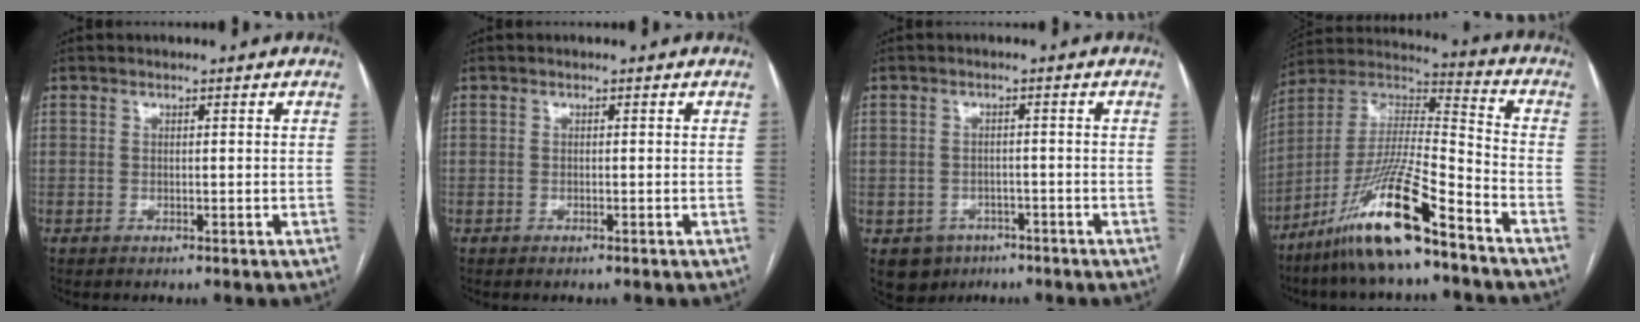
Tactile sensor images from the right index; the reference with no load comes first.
{"total": 0.0}
{"total": 4.6, "force": [-2.5, 3.8, 0.7], "torque": [-0.008, 0.007, -0.033]}
{"total": 16.7, "force": [-11.2, 1.2, 12.4], "torque": [-0.255, -0.012, -0.208]}